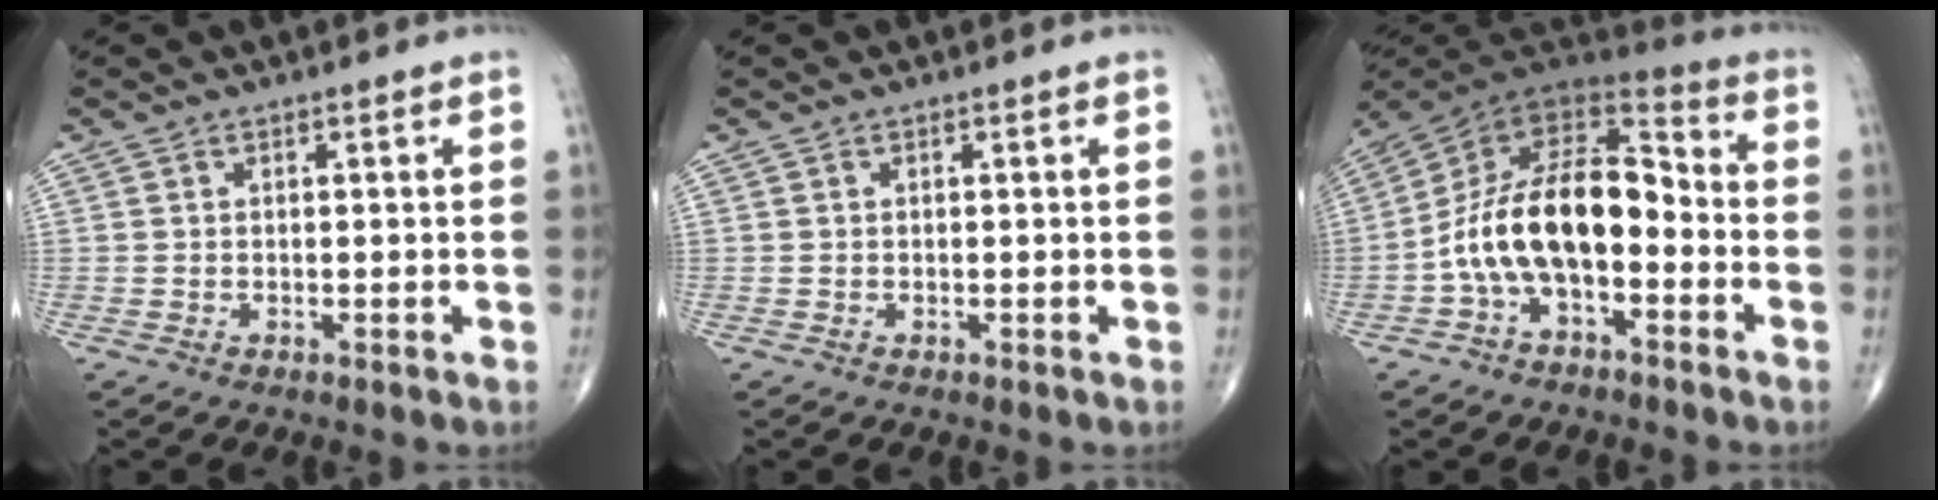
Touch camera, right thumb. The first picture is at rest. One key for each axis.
{"total": 0.0}
{"total": 17.6, "fx": -3.6, "fy": 9.5, "fz": 14.4, "tx": -0.237, "ty": 0.065, "tz": -0.073}